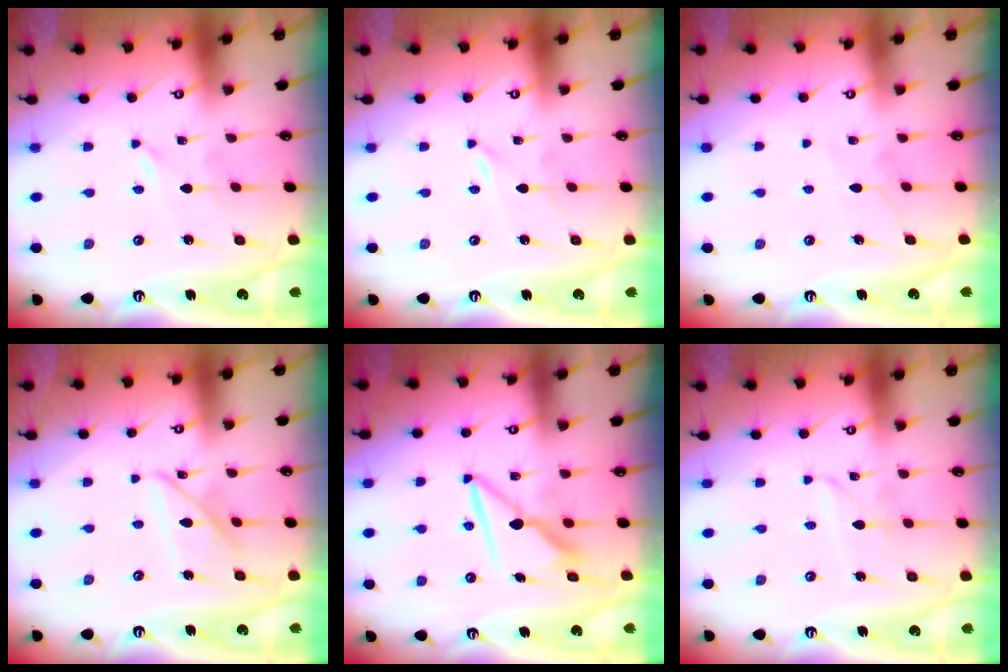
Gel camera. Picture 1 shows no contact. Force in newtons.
{"total": 0.0}
{"total": 4.9, "press": 4.9, "slide": 0.6}
{"total": 10.5, "press": 10.5, "slide": 0.8}
{"total": 7.9, "press": 7.9, "slide": 0.2}
{"total": 2.3, "press": 2.3, "slide": 0.2}